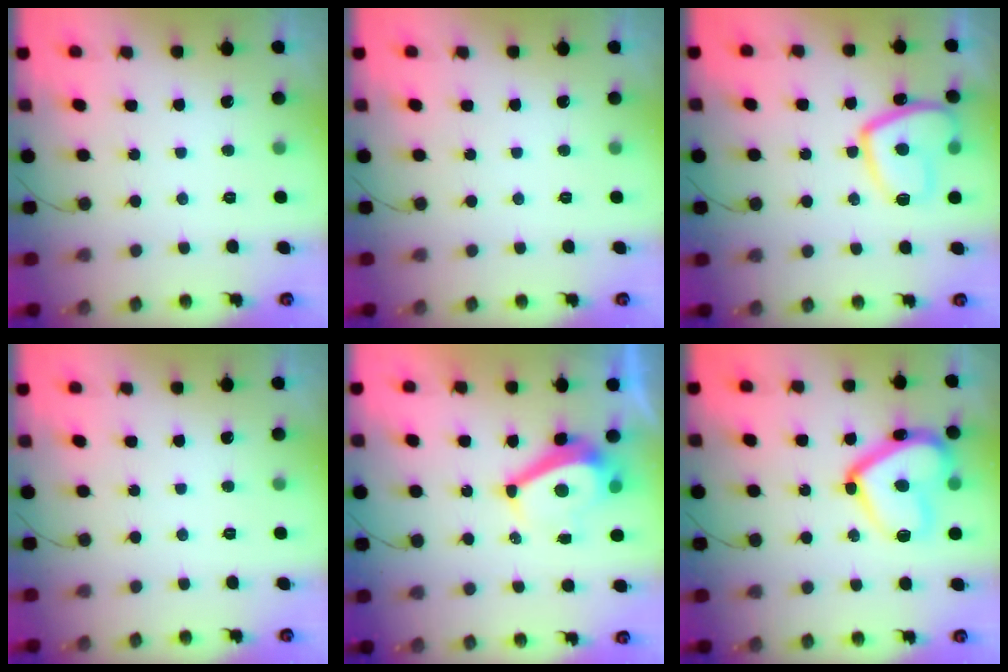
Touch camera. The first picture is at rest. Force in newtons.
{"total": 0.0}
{"total": 13.8, "press": 13.7, "slide": 1.4}
{"total": 0.0}
{"total": 7.8, "press": 7.8, "slide": 0.5}
{"total": 18.5, "press": 18.4, "slide": 1.4}